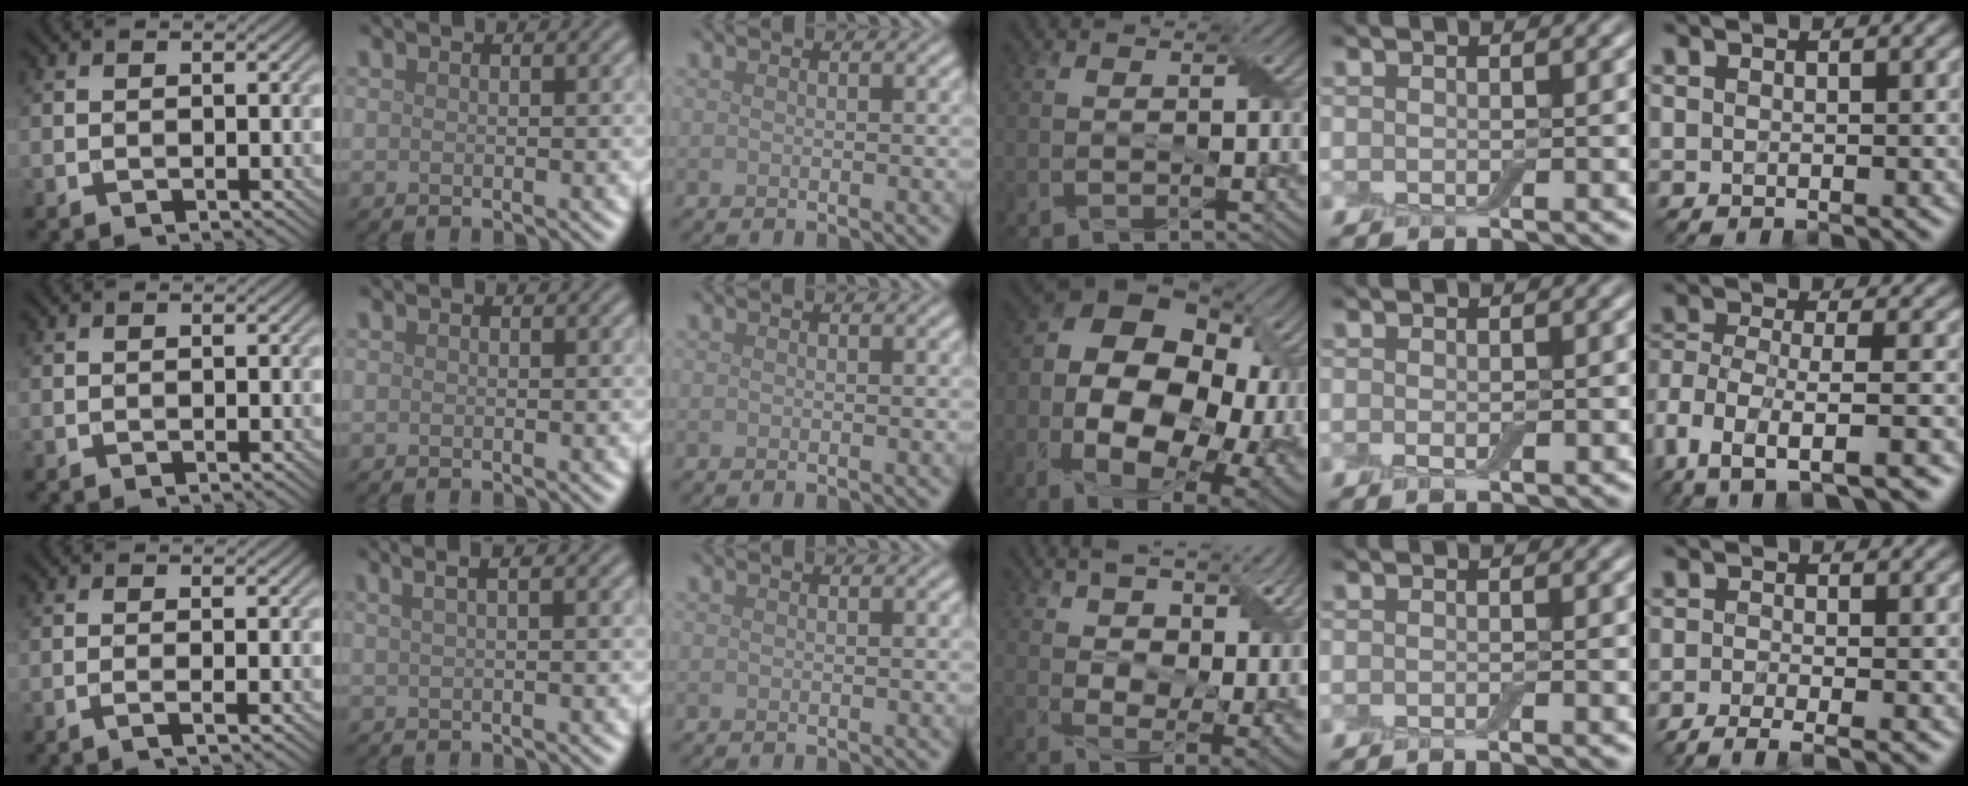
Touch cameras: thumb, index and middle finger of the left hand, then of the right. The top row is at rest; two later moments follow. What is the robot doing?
{"motion": "peel", "object": "bubble wrap"}